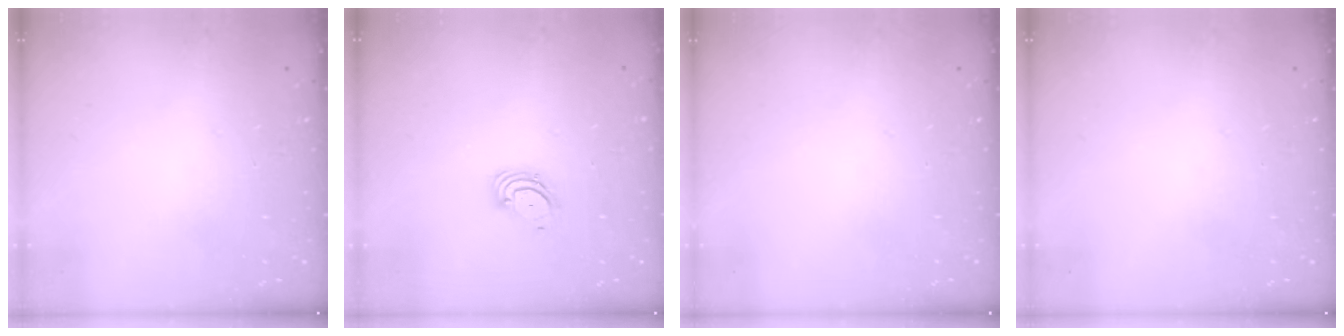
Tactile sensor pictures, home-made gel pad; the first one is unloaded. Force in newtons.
{"total": 3.6, "press": 3.6, "slide": 0.3}
{"total": 0.0}
{"total": 0.0}